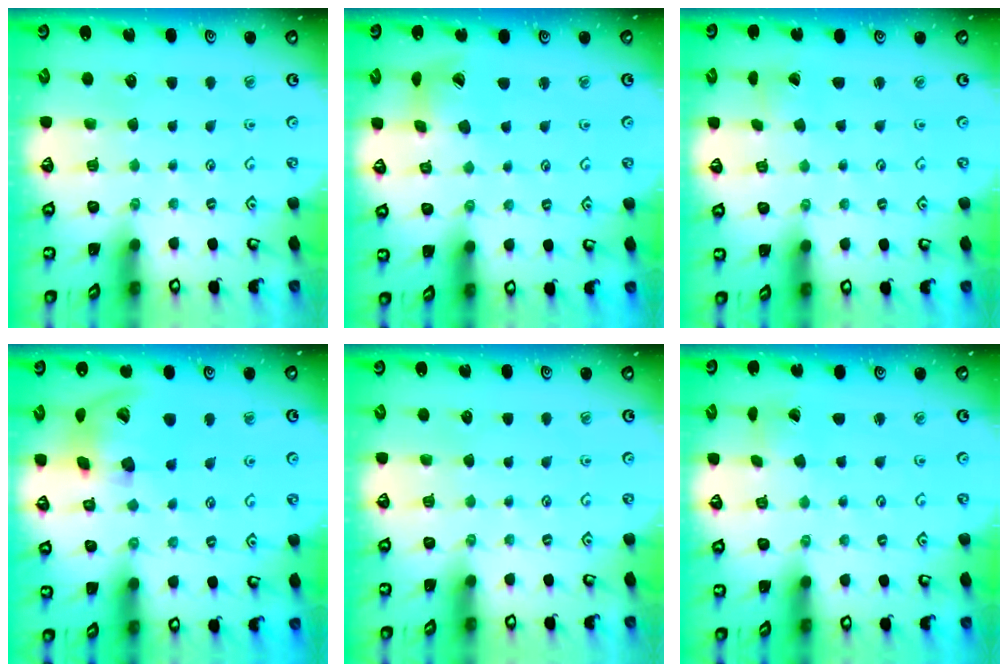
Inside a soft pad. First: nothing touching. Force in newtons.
{"total": 6.7, "press": 6.6, "slide": 0.8}
{"total": 0.8, "press": 0.7, "slide": 0.1}
{"total": 15.8, "press": 15.6, "slide": 2.4}
{"total": 0.0}
{"total": 1.1, "press": 1.1, "slide": 0.1}